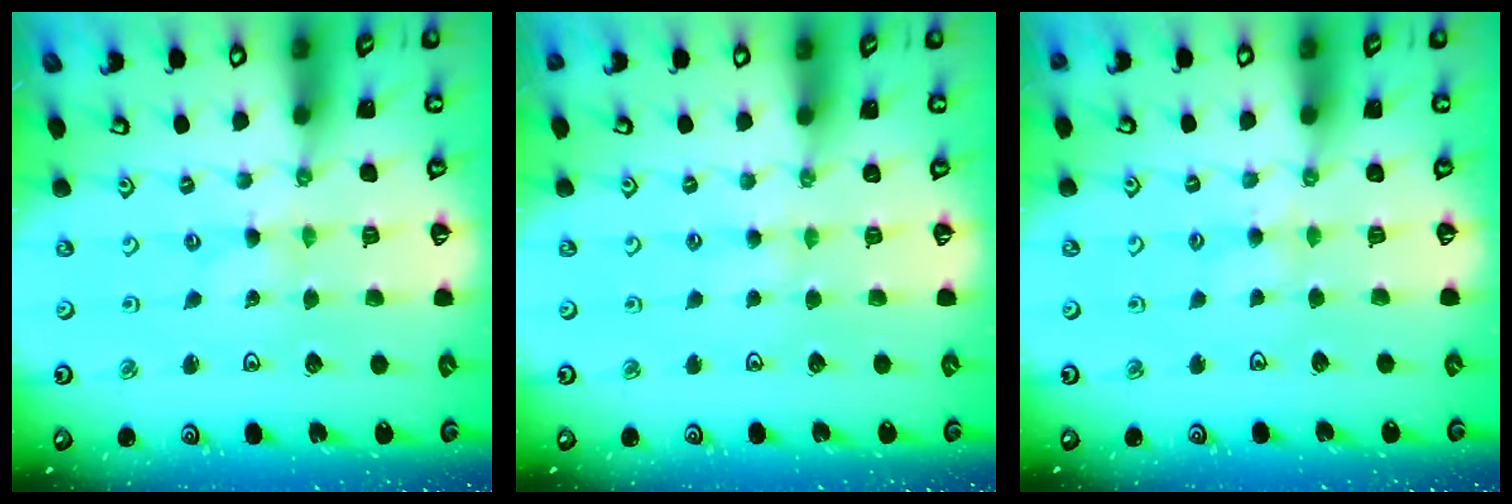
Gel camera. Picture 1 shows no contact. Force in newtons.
{"total": 1.9, "press": 1.9, "slide": 0.3}
{"total": 2.5, "press": 2.5, "slide": 0.3}